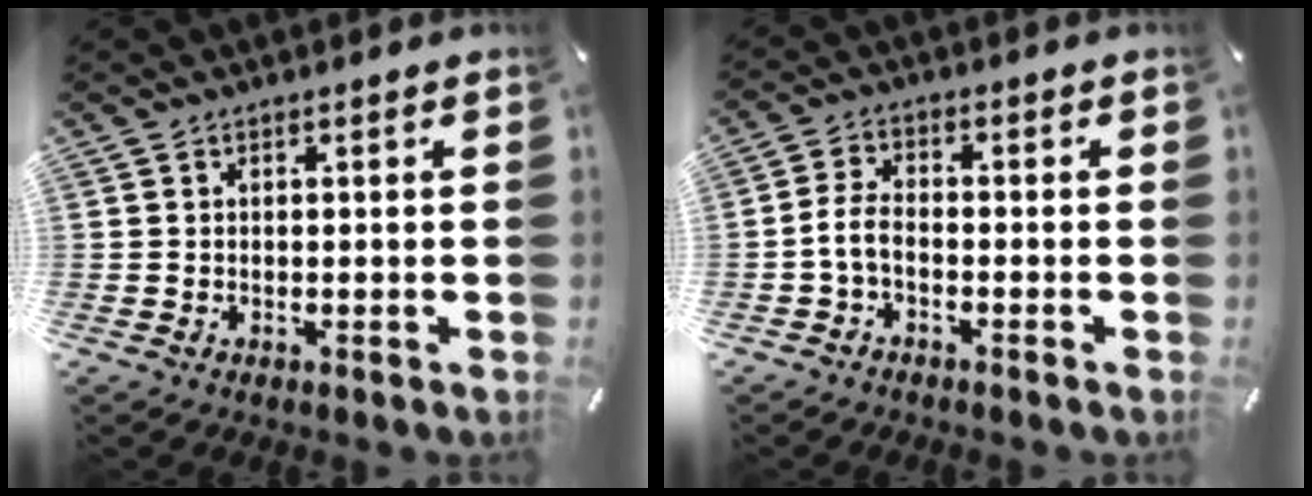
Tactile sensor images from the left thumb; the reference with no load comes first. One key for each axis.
{"total": 4.7, "fx": -1.9, "fy": 2.4, "fz": 3.5, "tx": -0.080, "ty": 0.007, "tz": -0.039}